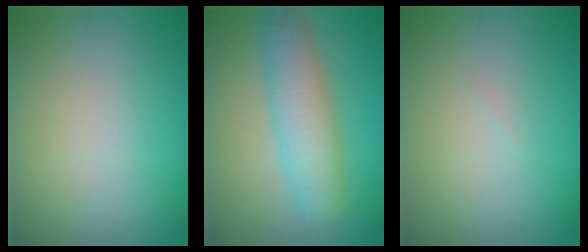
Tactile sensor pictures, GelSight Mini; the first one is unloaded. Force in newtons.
{"total": 4.6, "press": 4.6, "slide": 0.2}
{"total": 0.0}